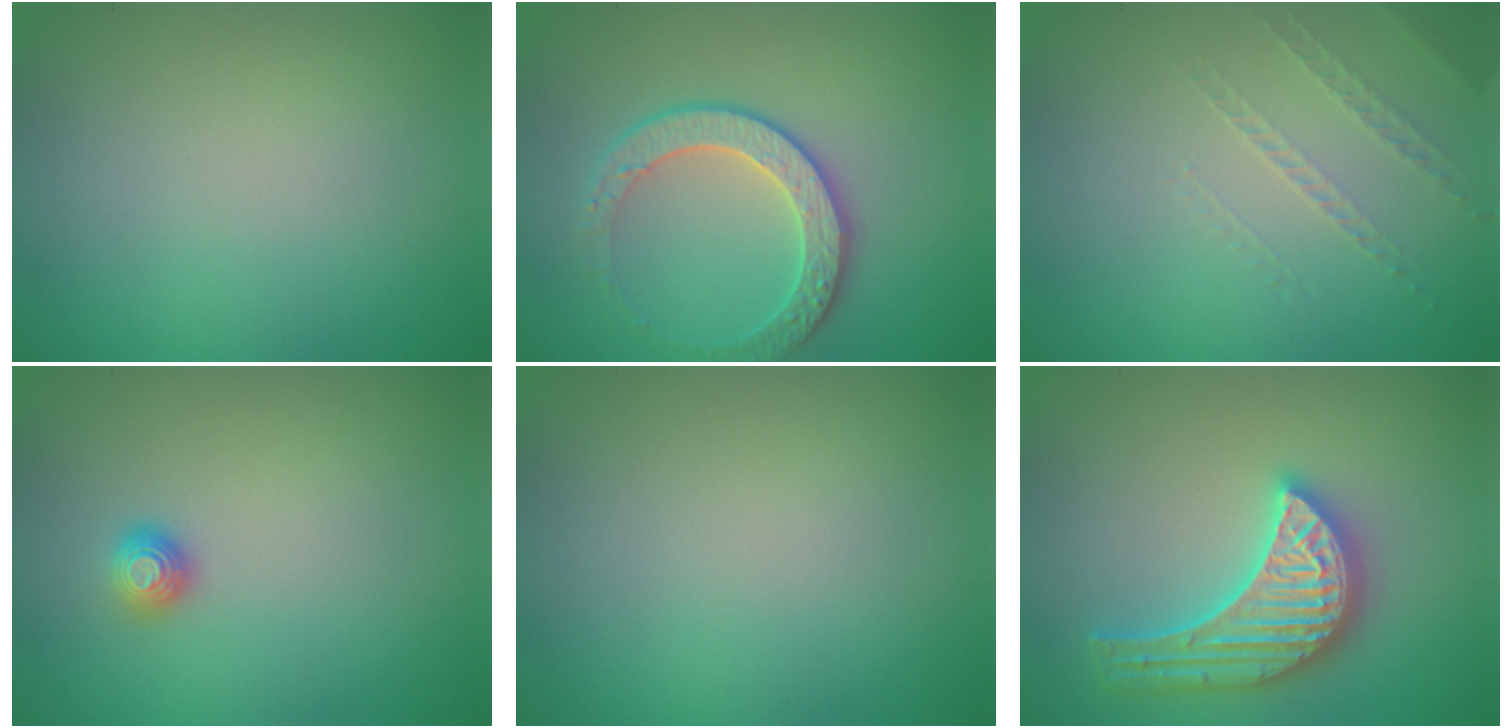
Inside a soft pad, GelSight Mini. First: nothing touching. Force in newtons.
{"total": 3.7, "press": 3.6, "slide": 0.9}
{"total": 1.1, "press": 0.6, "slide": 0.9}
{"total": 1.1, "press": 1.1, "slide": 0.4}
{"total": 0.0}
{"total": 5.5, "press": 5.5, "slide": 0.6}